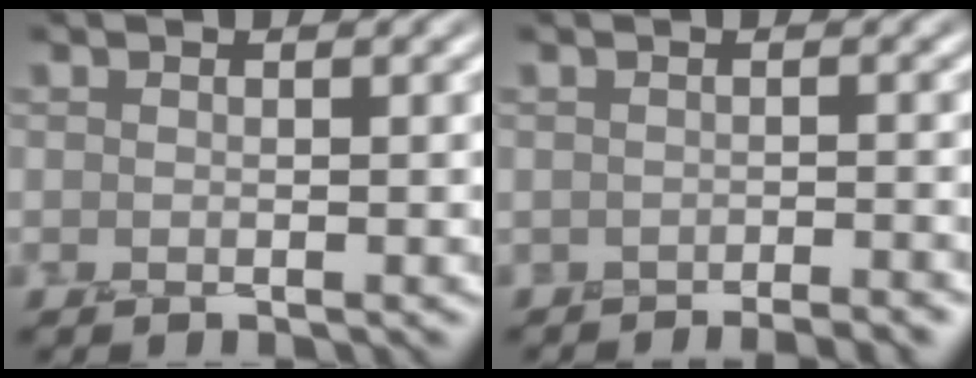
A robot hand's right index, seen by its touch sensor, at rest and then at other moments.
{"total": 2.6, "force": [-2.4, 0.3, 1.0], "torque": [0.010, 0.011, -0.028]}